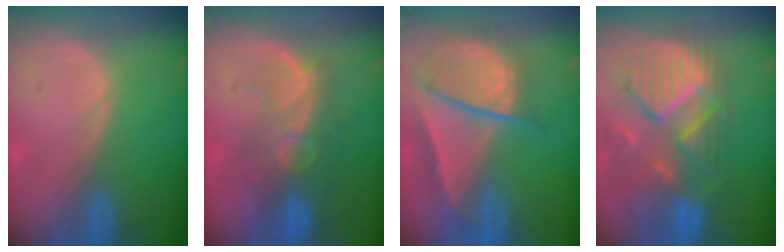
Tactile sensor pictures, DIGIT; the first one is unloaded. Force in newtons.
{"total": 9.7, "press": 8.4, "slide": 5.0}
{"total": 9.4, "press": 8.1, "slide": 4.7}
{"total": 12.2, "press": 10.6, "slide": 6.0}